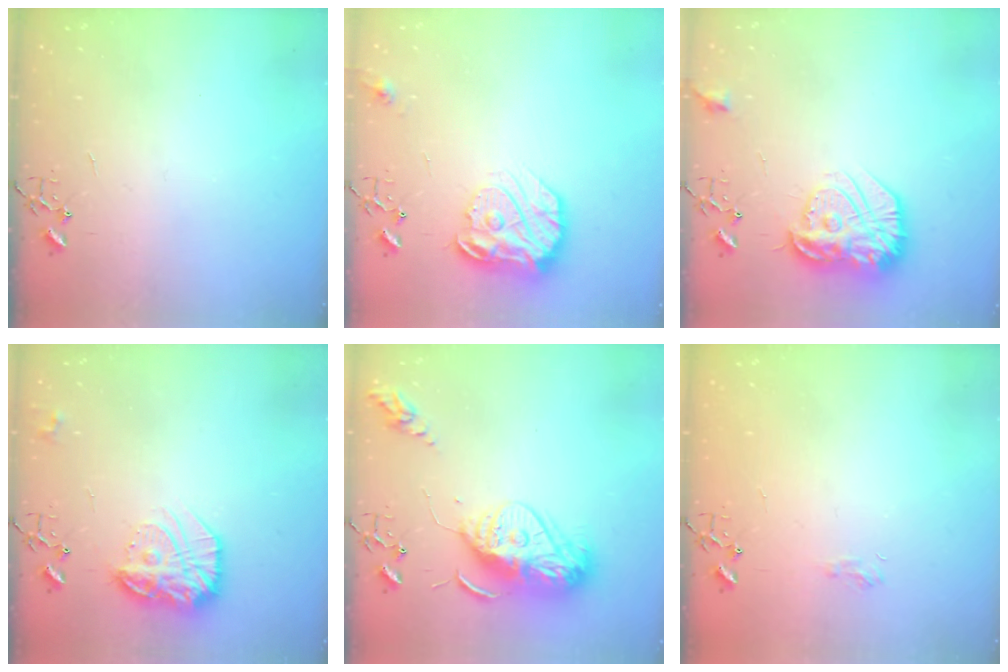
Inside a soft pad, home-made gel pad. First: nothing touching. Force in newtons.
{"total": 17.2, "press": 17.1, "slide": 1.7}
{"total": 17.6, "press": 17.6, "slide": 1.3}
{"total": 17.5, "press": 17.5, "slide": 1.4}
{"total": 14.7, "press": 14.6, "slide": 1.3}
{"total": 6.1, "press": 6.1, "slide": 0.8}